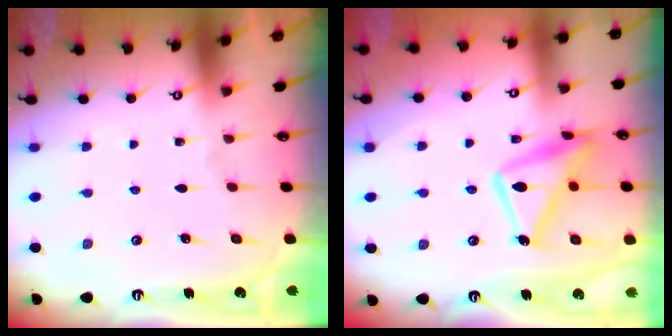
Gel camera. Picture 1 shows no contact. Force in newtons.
{"total": 14.8, "press": 14.8, "slide": 1.0}